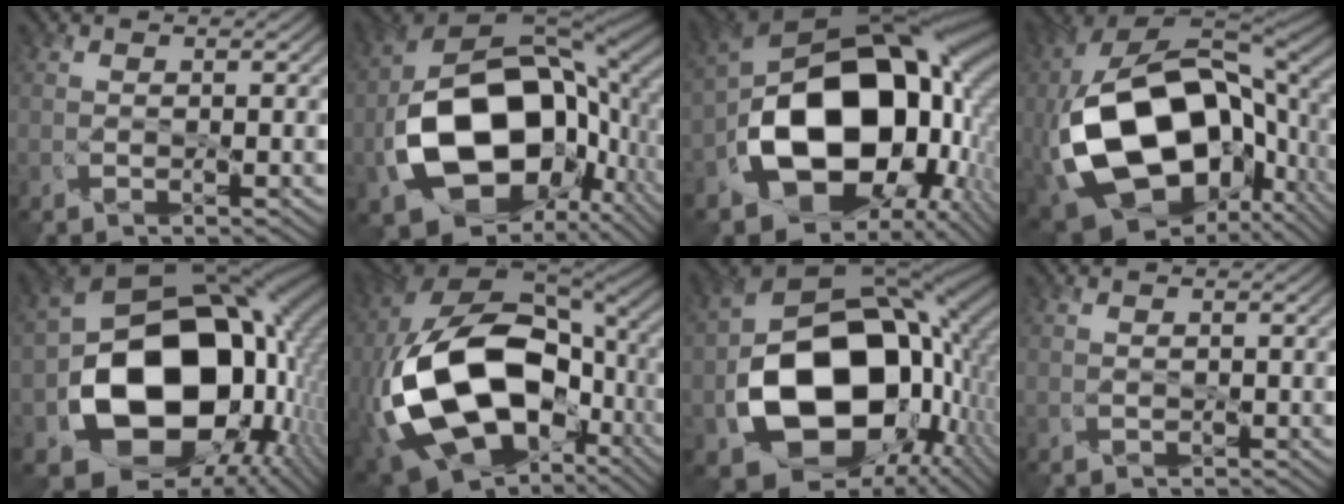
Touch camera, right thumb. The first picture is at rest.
{"total": 15.9, "force": [-2.8, 11.5, 10.6], "torque": [-0.193, -0.016, -0.051]}
{"total": 17.4, "force": [-3.6, 12.4, 11.6], "torque": [-0.204, -0.017, -0.047]}
{"total": 18.4, "force": [-2.0, 12.5, 13.4], "torque": [-0.322, -0.014, -0.021]}
{"total": 18.0, "force": [-1.9, 14.7, 10.2], "torque": [-0.194, -0.043, -0.003]}
{"total": 18.8, "force": [-3.5, 12.6, 13.6], "torque": [-0.337, -0.020, -0.047]}
{"total": 16.4, "force": [-2.7, 13.1, 9.6], "torque": [-0.153, -0.031, -0.034]}
{"total": 0.8, "force": [0.2, 0.0, -0.8], "torque": [0.016, 0.001, 0.002]}